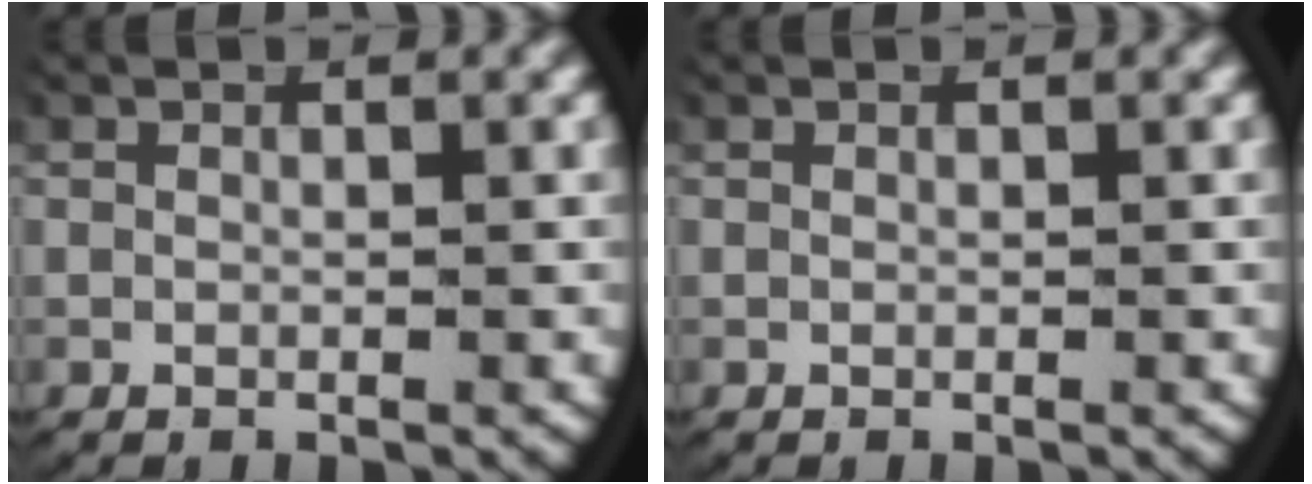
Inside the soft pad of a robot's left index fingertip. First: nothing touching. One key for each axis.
{"total": 0.0}